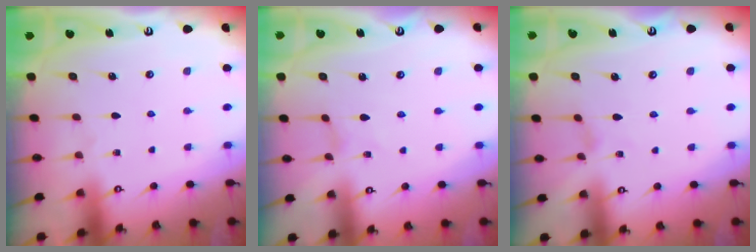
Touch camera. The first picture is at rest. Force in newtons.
{"total": 0.0}
{"total": 0.0}